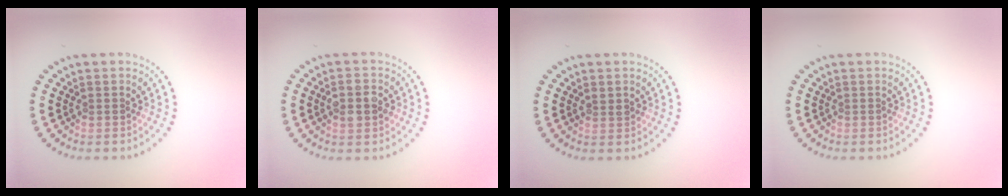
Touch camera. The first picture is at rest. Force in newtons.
{"total": 2.6, "press": 2.6, "slide": 0.2}
{"total": 0.9, "press": 0.9, "slide": 0.3}
{"total": 0.0}